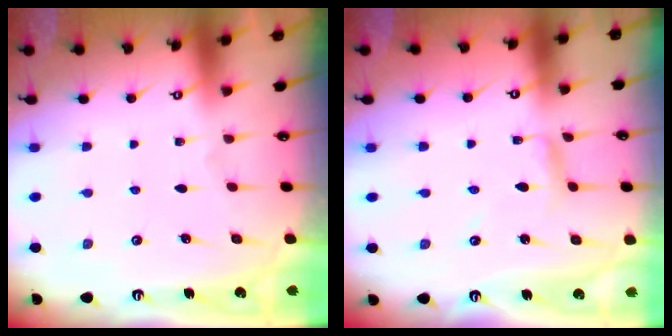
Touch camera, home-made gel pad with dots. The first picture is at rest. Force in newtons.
{"total": 2.2, "press": 2.2, "slide": 0.2}